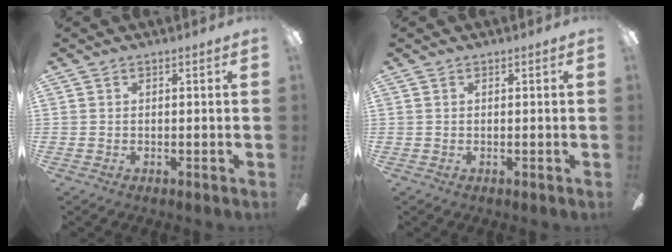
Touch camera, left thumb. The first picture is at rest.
{"total": 0.0}